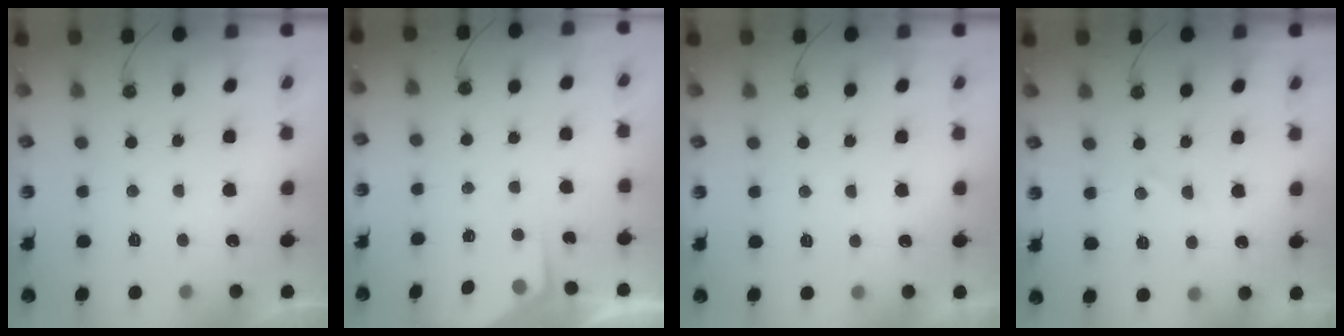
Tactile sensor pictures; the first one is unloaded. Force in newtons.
{"total": 2.2, "press": 2.2, "slide": 0.3}
{"total": 3.2, "press": 3.2, "slide": 0.3}
{"total": 7.5, "press": 7.4, "slide": 0.5}